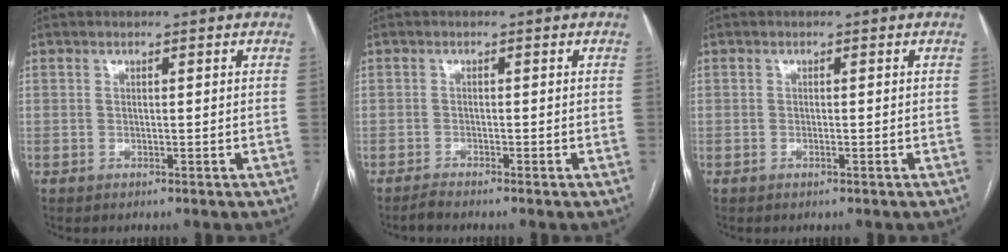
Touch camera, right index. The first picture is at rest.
{"total": 1.3, "force": [-1.2, -0.4, 0.3], "torque": [-0.011, -0.004, -0.025]}
{"total": 0.5, "force": [-0.3, -0.1, 0.5], "torque": [-0.010, -0.001, -0.004]}